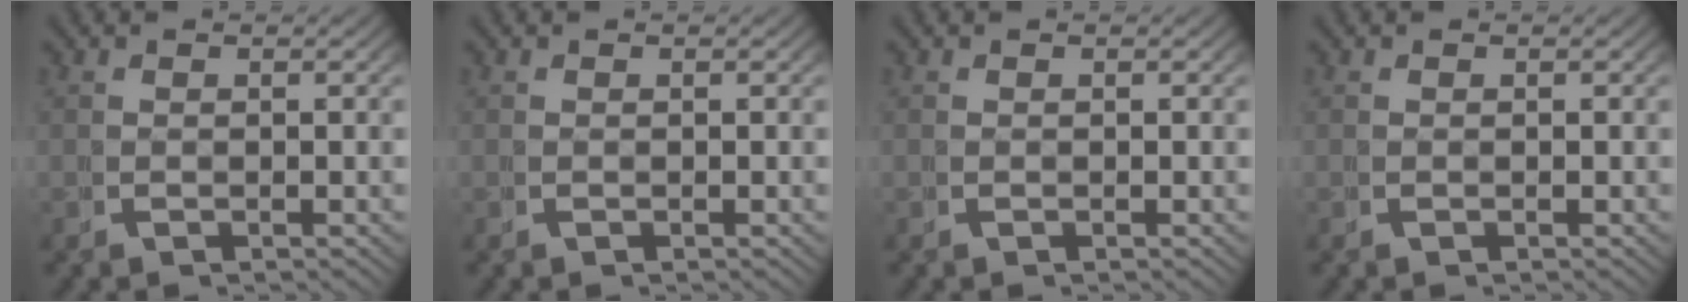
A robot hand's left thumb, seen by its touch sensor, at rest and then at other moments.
{"total": 0.0}
{"total": 0.0}
{"total": 0.0}